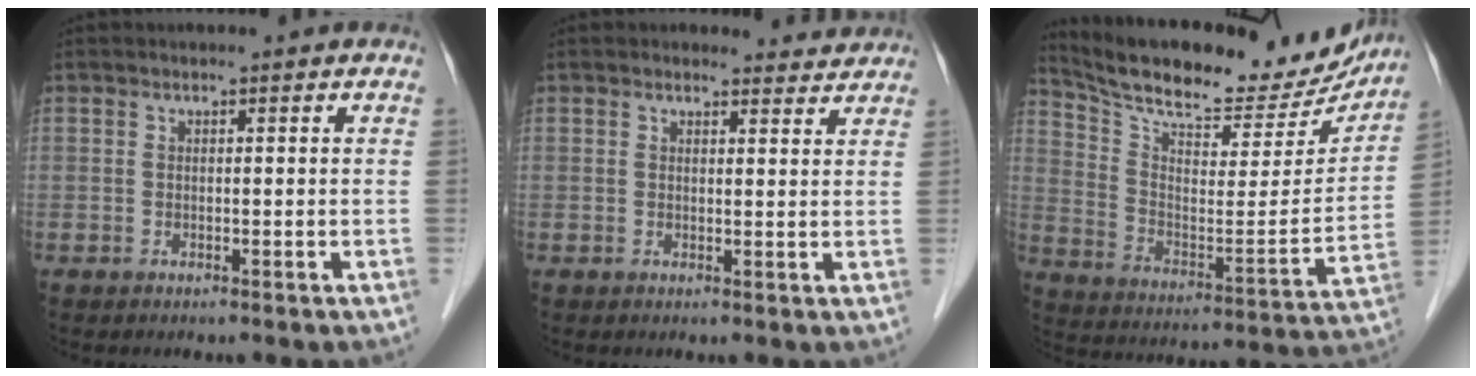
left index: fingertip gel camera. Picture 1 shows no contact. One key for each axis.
{"total": 3.0, "fx": 2.9, "fy": 0.8, "fz": -0.4, "tx": 0.001, "ty": -0.003, "tz": 0.026}
{"total": 24.6, "fx": 22.4, "fy": 5.7, "fz": 8.4, "tx": -0.138, "ty": -0.033, "tz": 0.317}